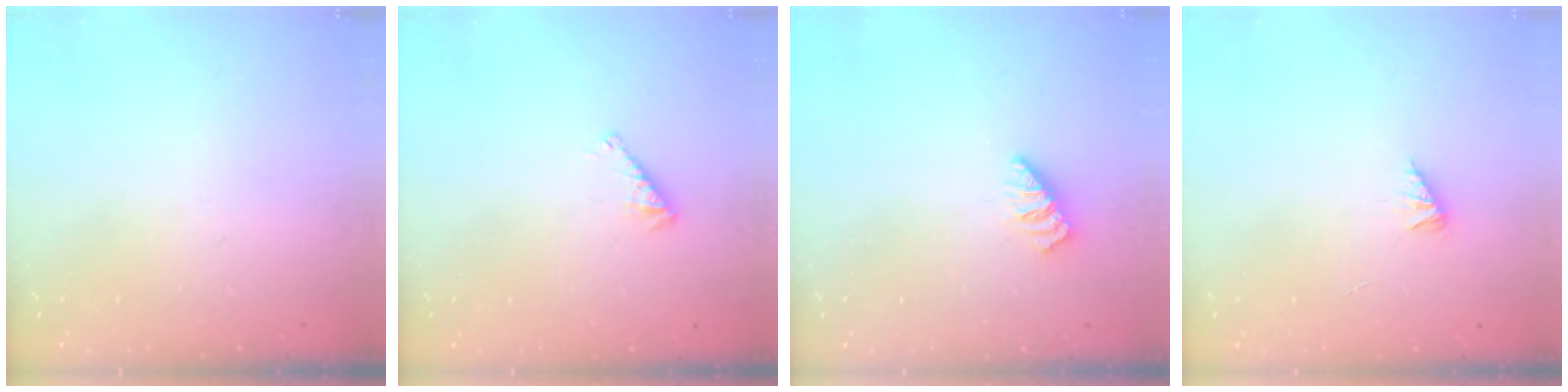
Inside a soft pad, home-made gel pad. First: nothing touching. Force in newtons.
{"total": 2.8, "press": 2.7, "slide": 0.5}
{"total": 0.0}
{"total": 2.2, "press": 2.2, "slide": 0.5}